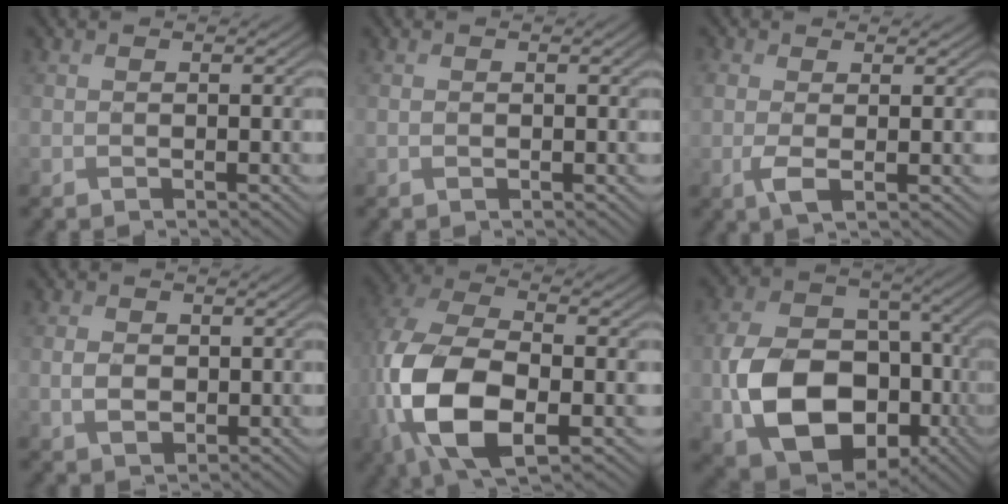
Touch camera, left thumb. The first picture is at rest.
{"total": 0.7, "force": [0.2, 0.3, 0.6], "torque": [-0.012, -0.002, 0.004]}
{"total": 3.6, "force": [-0.1, 1.7, 3.1], "torque": [-0.083, -0.002, -0.004]}
{"total": 2.7, "force": [0.0, 2.1, 1.8], "torque": [-0.045, -0.005, 0.002]}
{"total": 16.0, "force": [-4.0, 8.8, 12.7], "torque": [-0.320, -0.029, -0.071]}
{"total": 14.5, "force": [-4.1, 10.4, 9.2], "torque": [-0.179, -0.029, -0.076]}